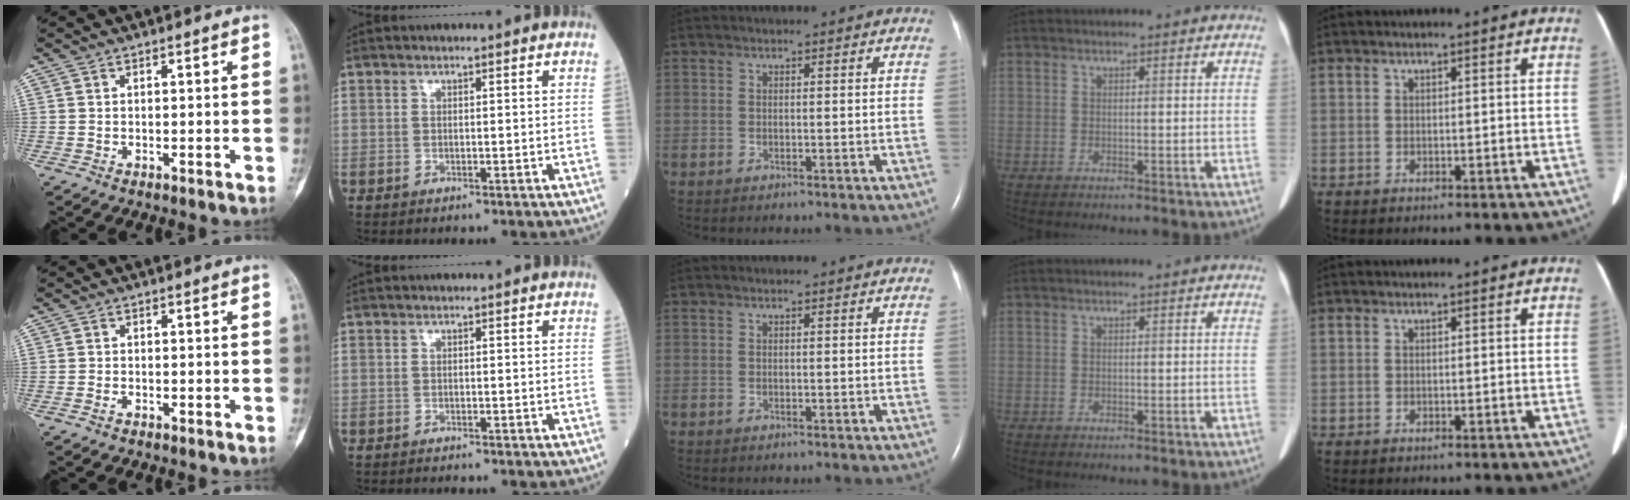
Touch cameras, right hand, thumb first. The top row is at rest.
{"thumb": {"total": 0.7, "force": [-0.5, 0.4, 0.3], "torque": [-0.003, 0.002, -0.012]}, "index": {"total": 1.3, "force": [-1.2, -0.1, 0.5], "torque": [-0.009, 0.000, -0.013]}}